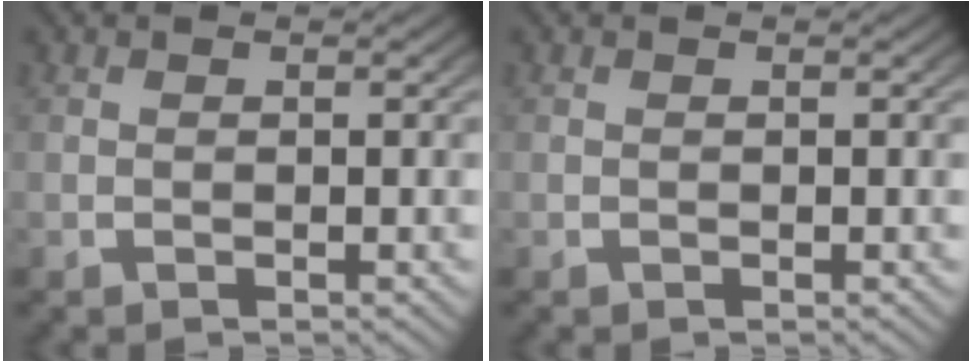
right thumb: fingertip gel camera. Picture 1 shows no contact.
{"total": 0.0}